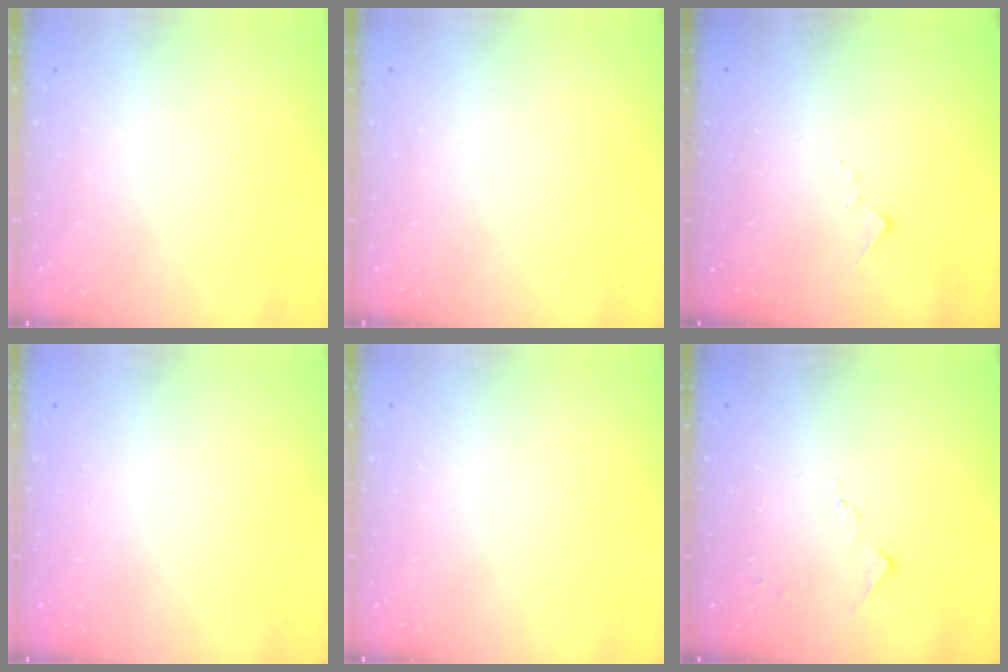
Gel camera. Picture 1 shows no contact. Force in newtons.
{"total": 0.0}
{"total": 7.5, "press": 7.4, "slide": 0.6}
{"total": 1.1, "press": 1.0, "slide": 0.4}
{"total": 0.0}
{"total": 6.9, "press": 6.9, "slide": 0.8}